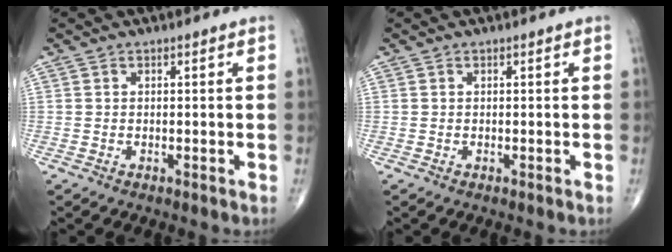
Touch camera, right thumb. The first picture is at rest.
{"total": 0.0}